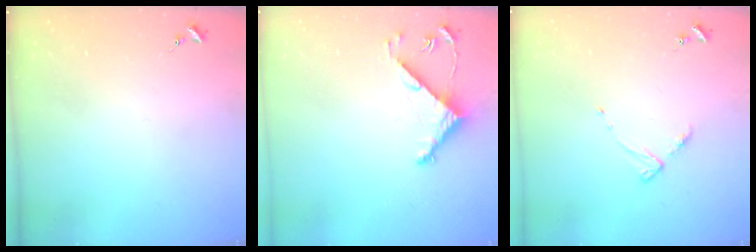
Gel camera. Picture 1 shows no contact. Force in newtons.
{"total": 4.8, "press": 4.8, "slide": 0.3}
{"total": 5.0, "press": 4.9, "slide": 0.6}